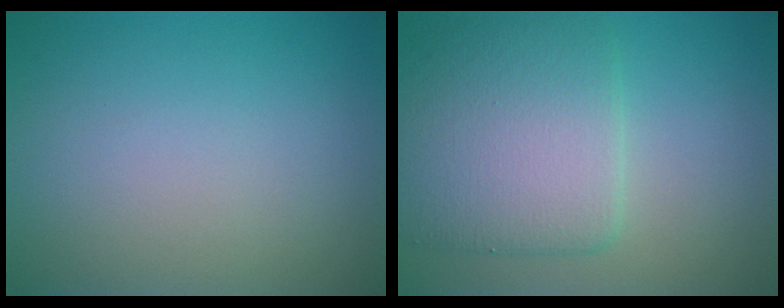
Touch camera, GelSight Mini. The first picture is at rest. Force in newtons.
{"total": 7.0, "press": 7.0, "slide": 0.2}